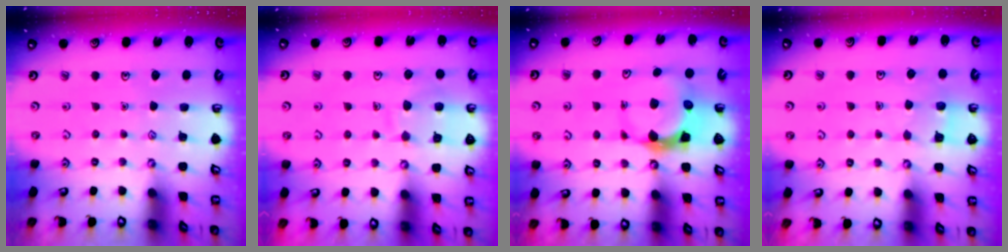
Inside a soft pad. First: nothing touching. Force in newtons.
{"total": 9.7, "press": 9.7, "slide": 0.9}
{"total": 5.1, "press": 5.0, "slide": 0.7}
{"total": 4.2, "press": 4.2, "slide": 0.4}